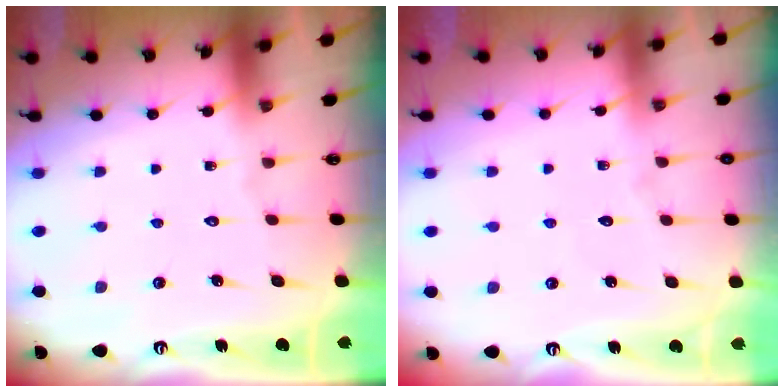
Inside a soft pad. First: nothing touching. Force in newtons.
{"total": 3.0, "press": 3.0, "slide": 0.3}